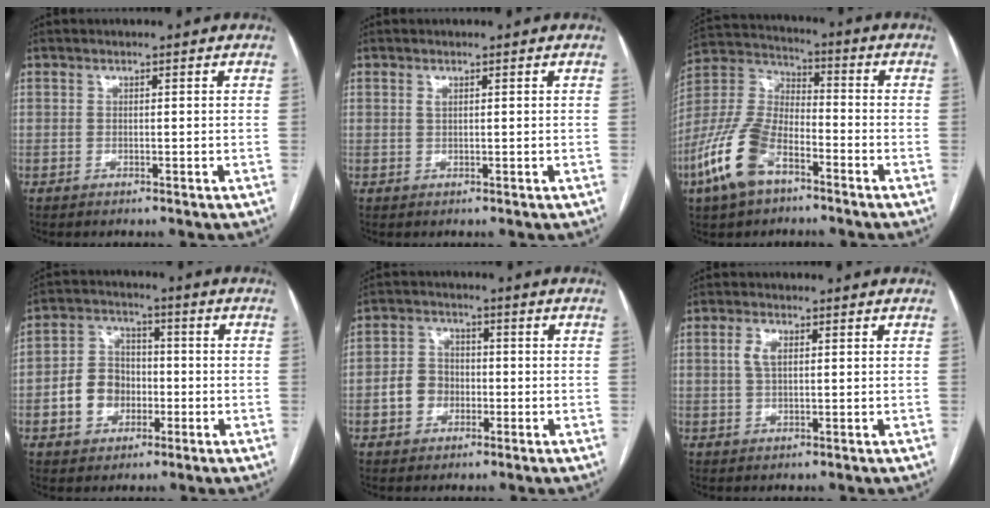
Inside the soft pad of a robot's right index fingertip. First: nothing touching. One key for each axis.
{"total": 0.6, "fx": 0.3, "fy": 0.2, "fz": 0.5, "tx": -0.013, "ty": -0.001, "tz": 0.007}
{"total": 13.5, "fx": -7.2, "fy": 6.2, "fz": 9.5, "tx": -0.223, "ty": 0.003, "tz": -0.141}
{"total": 7.8, "fx": -1.9, "fy": 6.4, "fz": 4.1, "tx": -0.092, "ty": 0.024, "tz": -0.030}
{"total": 5.3, "fx": -1.3, "fy": 4.5, "fz": 2.5, "tx": -0.055, "ty": 0.020, "tz": -0.022}
{"total": 3.0, "fx": 0.8, "fy": 1.4, "fz": 2.5, "tx": -0.055, "ty": 0.007, "tz": 0.017}